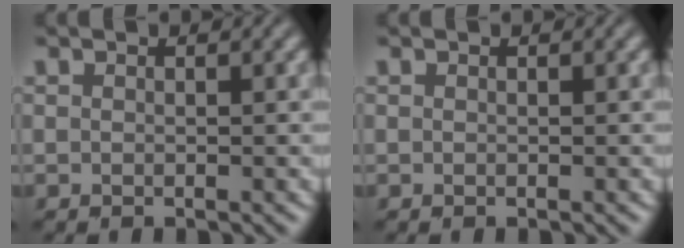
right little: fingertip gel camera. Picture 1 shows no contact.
{"total": 0.0}